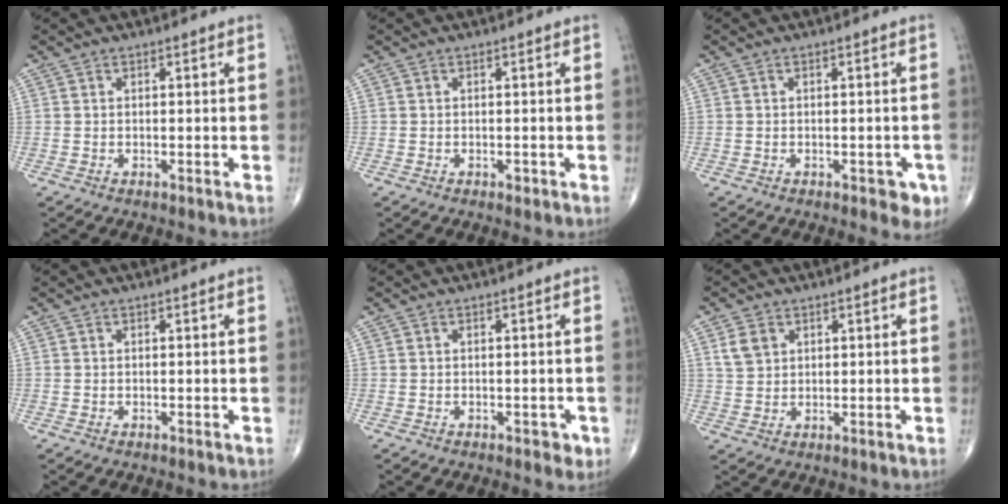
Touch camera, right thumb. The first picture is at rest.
{"total": 0.8, "force": [-0.3, 0.5, 0.5], "torque": [-0.006, -0.001, -0.005]}
{"total": 3.5, "force": [-1.5, 1.9, 2.5], "torque": [-0.011, 0.002, -0.016]}
{"total": 0.0}
{"total": 1.9, "force": [-0.7, 1.2, 1.2], "torque": [-0.006, 0.001, -0.008]}
{"total": 4.1, "force": [1.8, 3.1, 2.0], "torque": [-0.028, -0.005, 0.039]}